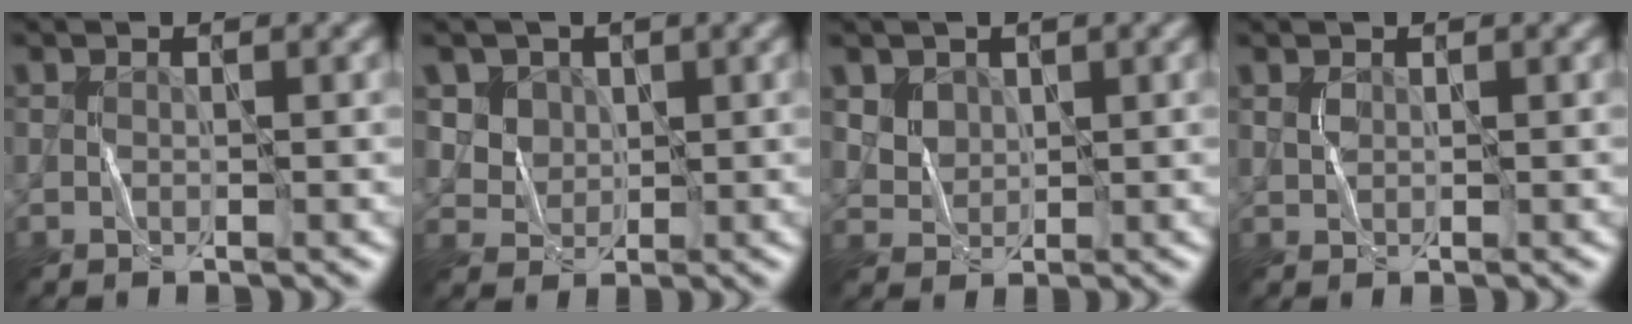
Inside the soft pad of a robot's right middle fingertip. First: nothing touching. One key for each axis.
{"total": 4.4, "fx": 2.2, "fy": 3.4, "fz": 1.7, "tx": -0.049, "ty": -0.006, "tz": 0.050}
{"total": 3.7, "fx": 2.1, "fy": 2.6, "fz": 1.5, "tx": -0.053, "ty": -0.002, "tz": 0.060}
{"total": 0.6, "fx": 0.4, "fy": 0.3, "fz": 0.3, "tx": -0.011, "ty": 0.001, "tz": 0.010}